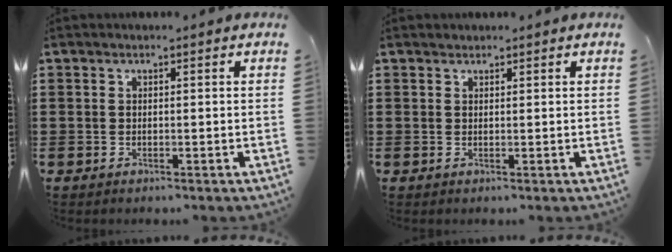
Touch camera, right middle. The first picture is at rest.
{"total": 0.7, "force": [0.6, 0.3, -0.1], "torque": [0.001, 0.001, 0.012]}